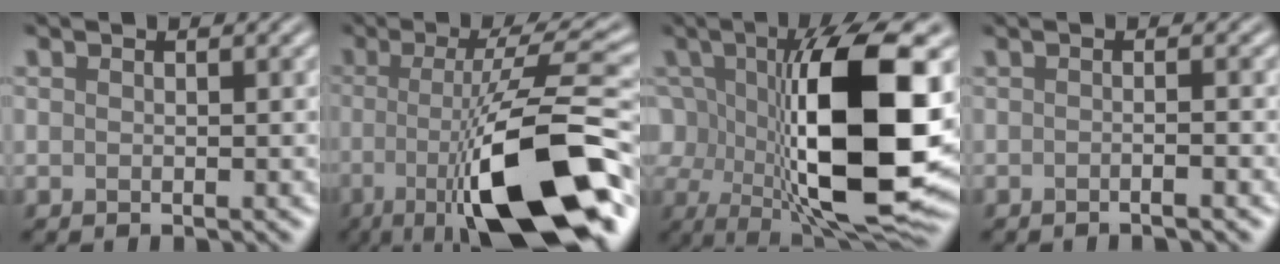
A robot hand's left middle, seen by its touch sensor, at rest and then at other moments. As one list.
[{"total": 13.8, "force": [-4.4, 3.1, 12.7], "torque": [-0.176, 0.005, -0.075]}, {"total": 16.3, "force": [0.5, 6.6, 14.9], "torque": [-0.236, 0.002, 0.002]}, {"total": 3.1, "force": [-0.1, 1.3, 2.7], "torque": [-0.011, 0.000, -0.030]}]